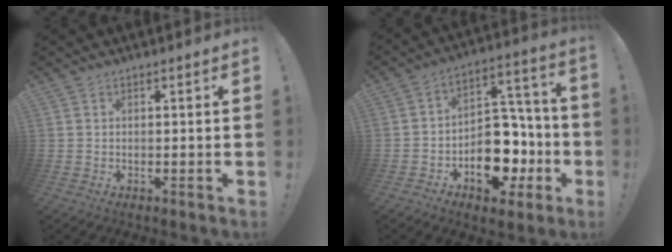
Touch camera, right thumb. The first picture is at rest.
{"total": 16.0, "force": [-7.0, 11.4, 8.7], "torque": [-0.083, 0.056, -0.101]}